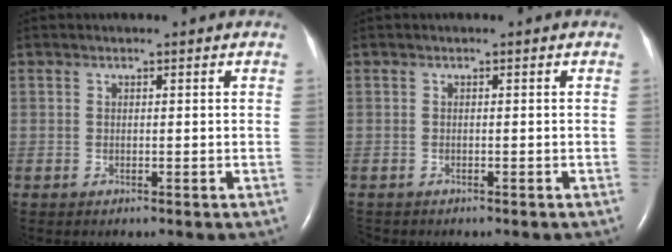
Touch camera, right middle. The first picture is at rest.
{"total": 0.8, "force": [-0.8, 0.3, 0.1], "torque": [-0.004, -0.002, -0.009]}